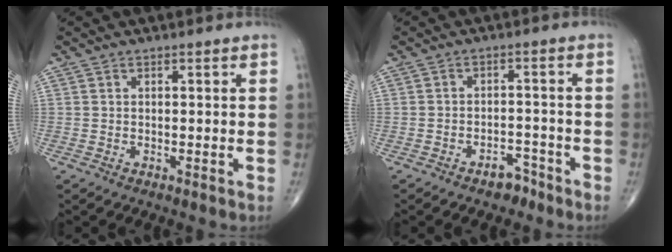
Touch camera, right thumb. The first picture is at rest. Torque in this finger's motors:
{"motor_torque": [2.62, 0.48, 0.23, -0.49, 0.02]}